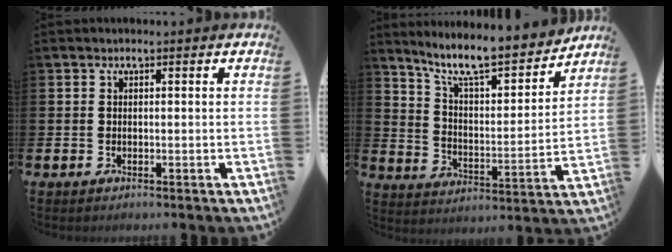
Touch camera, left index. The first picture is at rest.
{"total": 9.7, "force": [8.6, 1.5, 4.1], "torque": [-0.104, -0.064, 0.145]}